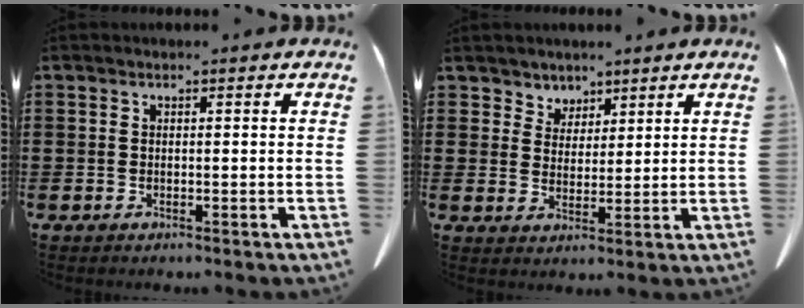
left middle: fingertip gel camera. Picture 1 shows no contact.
{"total": 3.7, "force": [3.0, 2.2, -0.3], "torque": [-0.014, -0.001, 0.057]}